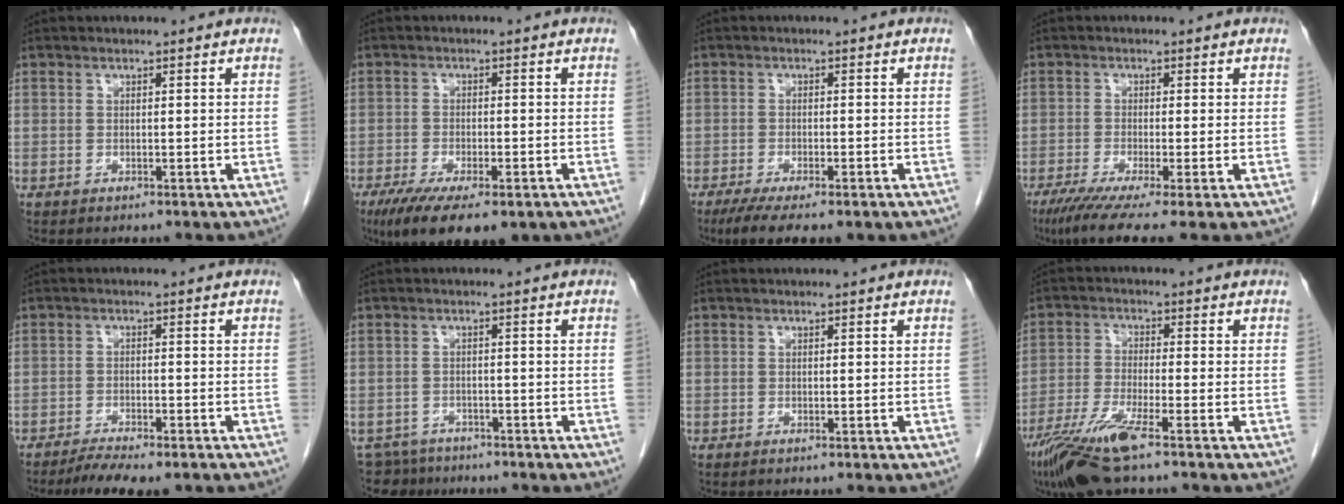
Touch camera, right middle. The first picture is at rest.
{"total": 12.3, "force": [-8.0, 4.1, 8.4], "torque": [-0.140, -0.023, -0.119]}
{"total": 8.2, "force": [-5.9, 1.8, 5.3], "torque": [-0.076, -0.016, -0.088]}
{"total": 8.1, "force": [-5.5, -0.1, 5.9], "torque": [-0.091, -0.022, -0.090]}
{"total": 7.1, "force": [-5.9, 1.1, 3.8], "torque": [-0.057, -0.010, -0.091]}
{"total": 4.8, "force": [-4.3, 2.1, -0.5], "torque": [0.013, 0.001, -0.069]}
{"total": 0.0}
{"total": 9.3, "force": [-6.0, 0.5, 7.0], "torque": [-0.144, -0.024, -0.114]}